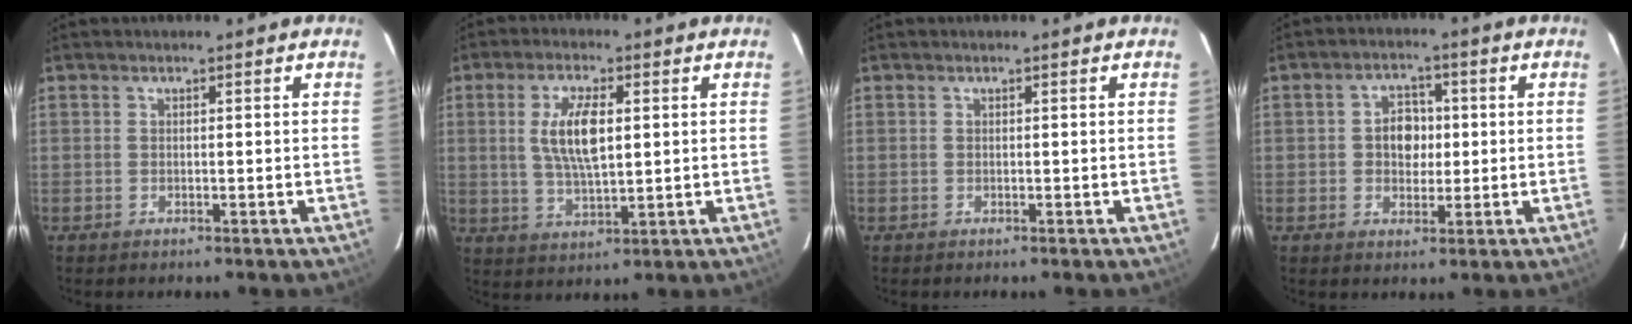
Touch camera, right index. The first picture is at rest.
{"total": 8.6, "force": [1.6, 3.2, 7.8], "torque": [-0.152, 0.001, 0.034]}
{"total": 0.0}
{"total": 5.3, "force": [0.2, 4.4, 3.0], "torque": [-0.053, 0.015, 0.005]}